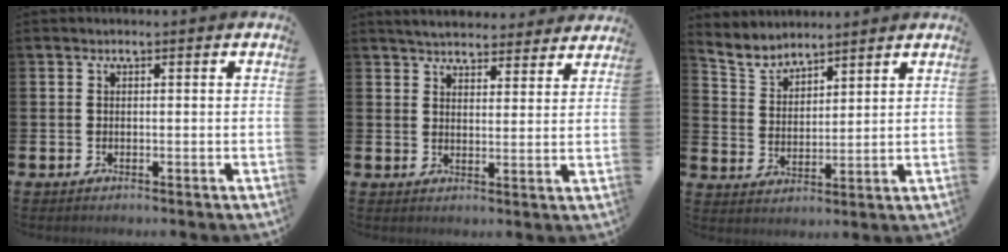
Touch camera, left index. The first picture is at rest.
{"total": 4.6, "force": [4.6, 0.9, 0.3], "torque": [-0.019, -0.026, 0.082]}
{"total": 4.8, "force": [4.6, 1.2, 0.3], "torque": [-0.027, -0.022, 0.083]}